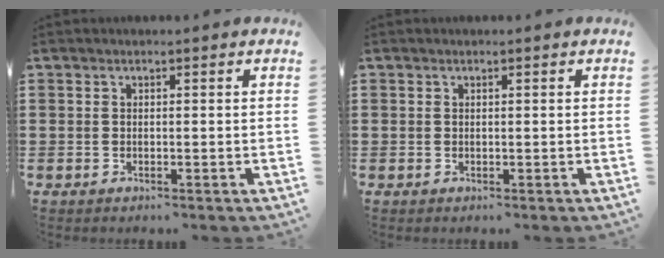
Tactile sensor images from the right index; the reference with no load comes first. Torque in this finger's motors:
{"motor_torque": [-1.12, 1.01, -0.67, -0.21]}